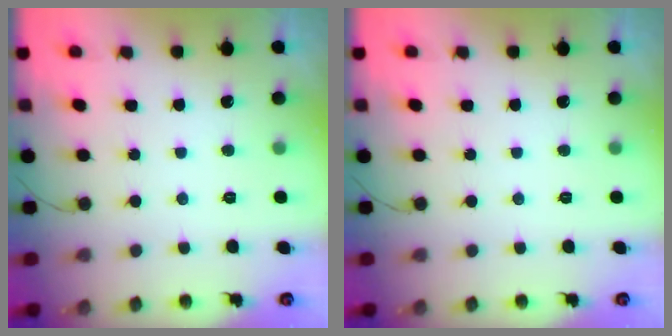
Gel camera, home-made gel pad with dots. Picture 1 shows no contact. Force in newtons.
{"total": 0.0}